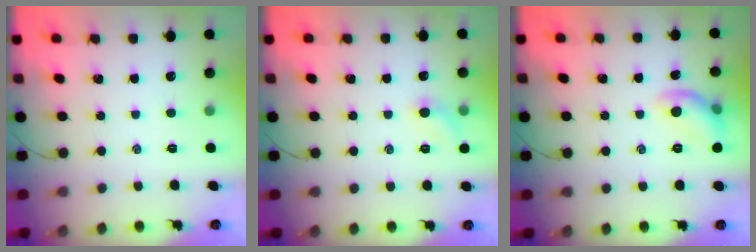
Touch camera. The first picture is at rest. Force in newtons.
{"total": 6.0, "press": 5.7, "slide": 1.7}
{"total": 8.4, "press": 8.3, "slide": 1.4}